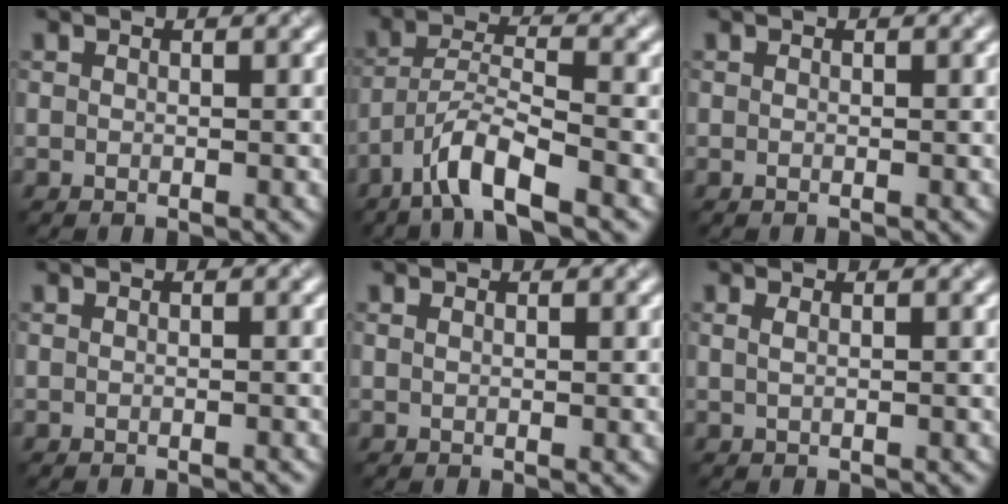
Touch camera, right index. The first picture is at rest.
{"total": 5.2, "force": [-3.9, 0.8, 3.4], "torque": [-0.061, 0.013, -0.072]}
{"total": 0.0}
{"total": 0.5, "force": [-0.2, 0.3, 0.4], "torque": [0.004, 0.003, -0.005]}
{"total": 0.5, "force": [0.2, 0.2, 0.4], "torque": [-0.003, 0.001, 0.006]}
{"total": 0.9, "force": [0.2, 0.5, 0.7], "torque": [0.000, 0.002, -0.003]}